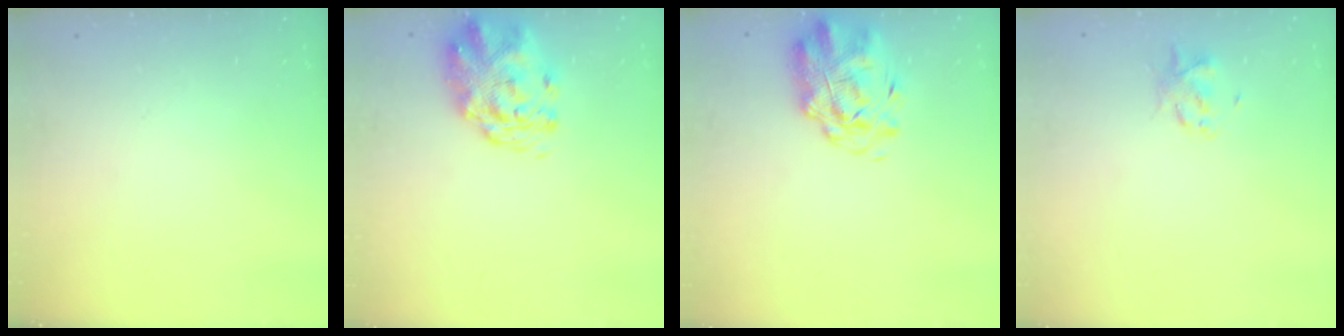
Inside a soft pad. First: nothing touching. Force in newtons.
{"total": 3.0, "press": 2.8, "slide": 1.1}
{"total": 2.7, "press": 2.3, "slide": 1.5}
{"total": 2.1, "press": 2.1, "slide": 0.4}